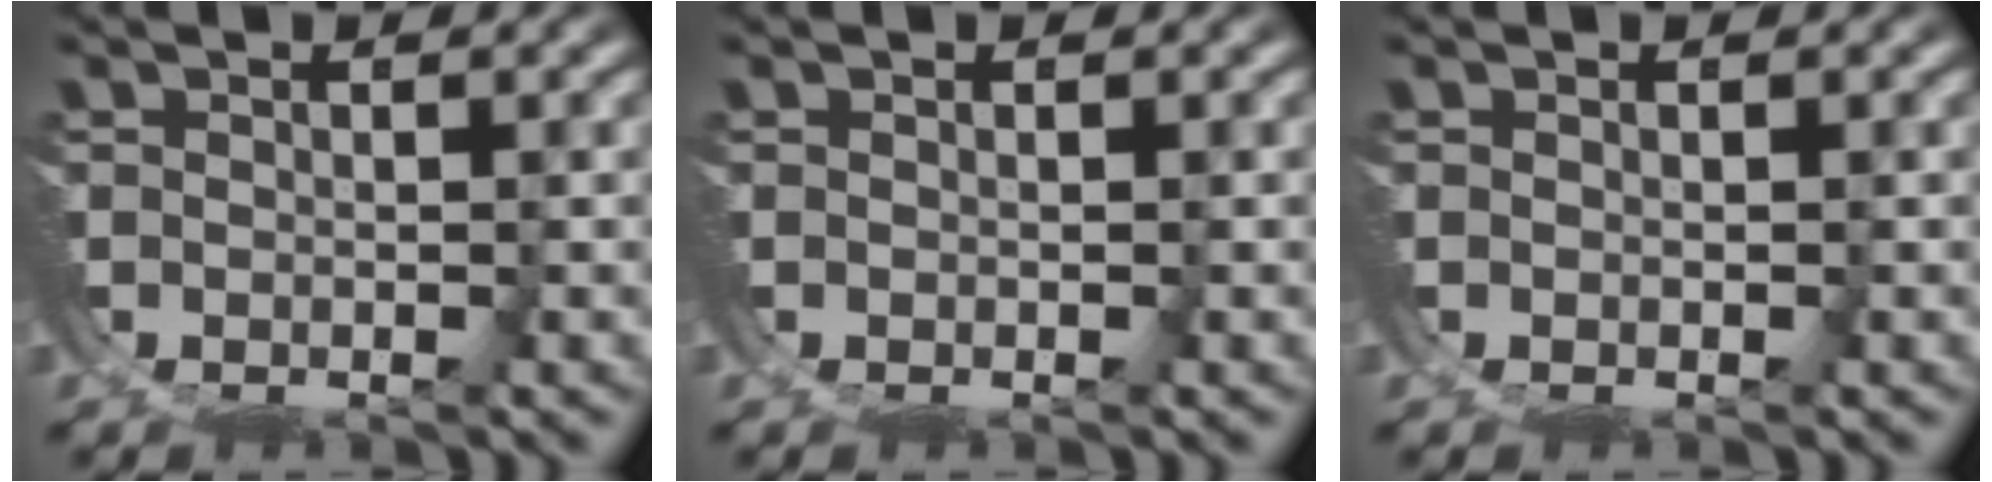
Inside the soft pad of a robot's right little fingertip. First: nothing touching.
{"total": 0.0}
{"total": 0.0}